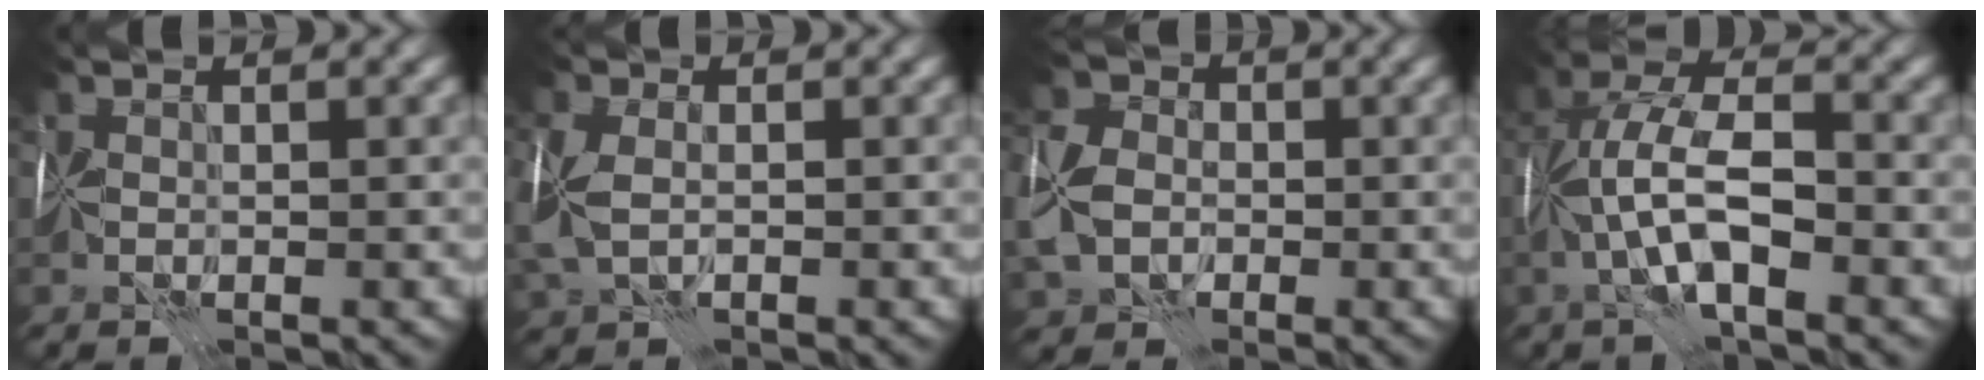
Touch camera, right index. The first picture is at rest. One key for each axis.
{"total": 4.6, "fx": -0.6, "fy": 3.3, "fz": 3.1, "tx": -0.084, "ty": -0.004, "tz": -0.008}
{"total": 6.5, "fx": -1.6, "fy": 5.1, "fz": 3.6, "tx": -0.095, "ty": -0.003, "tz": -0.043}
{"total": 6.9, "fx": -1.8, "fy": 2.3, "fz": 6.2, "tx": -0.126, "ty": 0.024, "tz": -0.039}